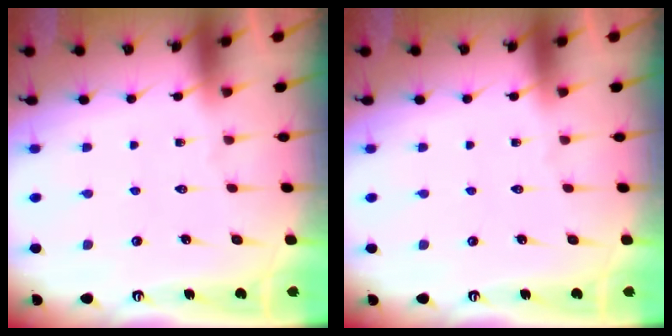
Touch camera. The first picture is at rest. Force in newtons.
{"total": 0.0}